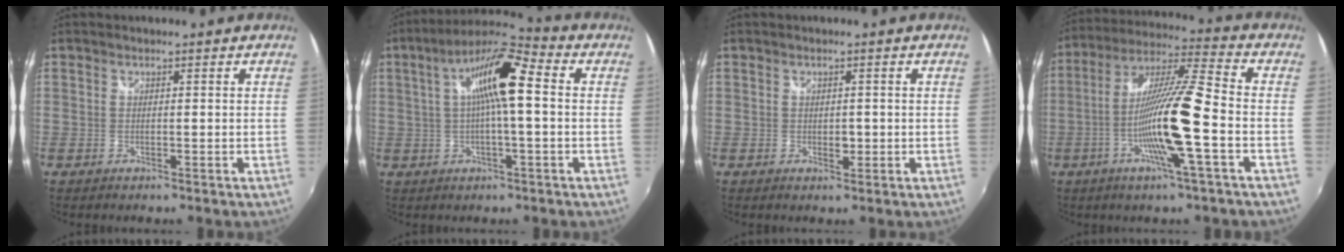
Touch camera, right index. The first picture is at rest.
{"total": 12.1, "force": [1.8, 2.3, 11.8], "torque": [-0.208, 0.023, 0.025]}
{"total": 1.5, "force": [-0.2, 1.2, 0.9], "torque": [-0.011, -0.001, -0.002]}
{"total": 15.5, "force": [-4.7, 0.1, 14.8], "torque": [-0.283, -0.002, -0.096]}